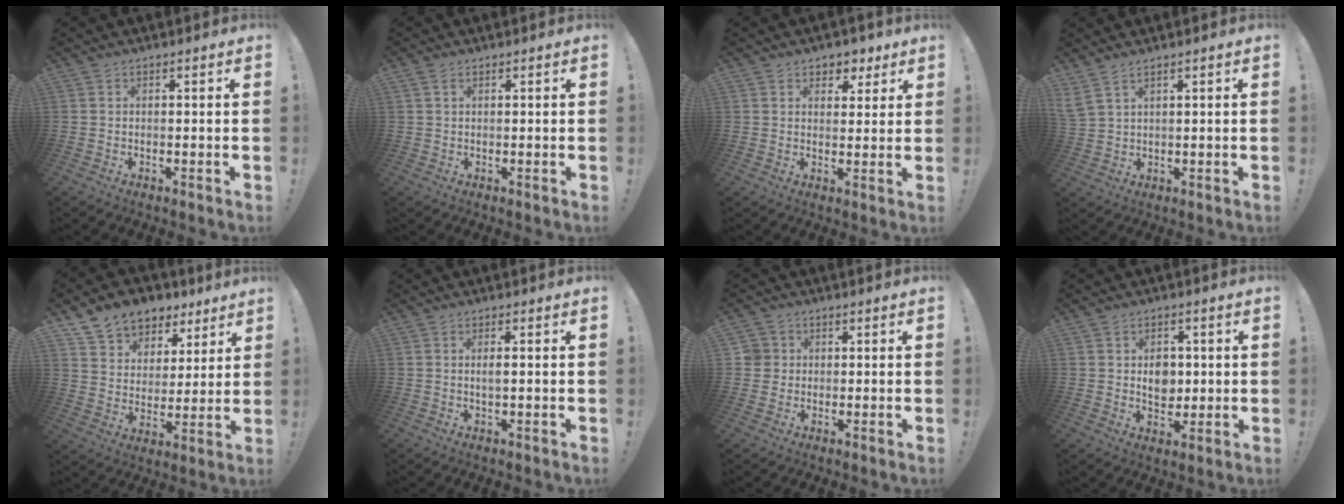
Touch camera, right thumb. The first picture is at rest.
{"total": 1.5, "force": [0.9, 0.8, 1.0], "torque": [-0.013, -0.002, 0.016]}
{"total": 5.3, "force": [3.3, 4.1, 1.1], "torque": [0.003, -0.027, 0.060]}
{"total": 4.6, "force": [3.5, 1.6, 2.4], "torque": [-0.058, -0.015, 0.068]}
{"total": 10.3, "force": [7.4, 6.8, 2.0], "torque": [-0.036, -0.061, 0.143]}
{"total": 2.0, "force": [-0.1, 0.2, 2.0], "torque": [-0.034, -0.001, -0.004]}
{"total": 4.1, "force": [0.7, 3.9, 0.8], "torque": [-0.020, 0.003, 0.012]}
{"total": 6.4, "force": [0.7, 5.5, 3.3], "torque": [-0.038, -0.003, 0.012]}